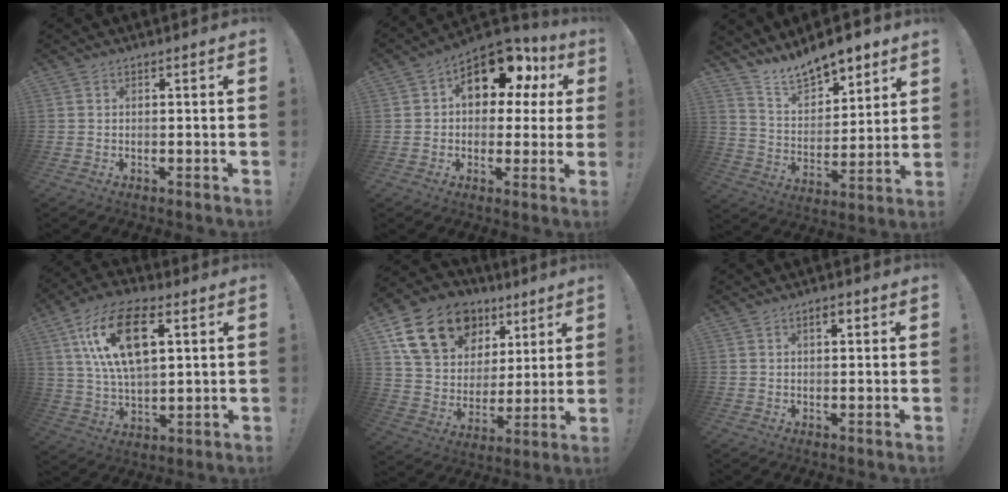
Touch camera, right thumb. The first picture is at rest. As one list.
[{"total": 15.8, "force": [7.4, 9.3, 10.4], "torque": [-0.143, -0.037, 0.124]}, {"total": 11.9, "force": [10.6, 4.1, 3.7], "torque": [-0.065, -0.085, 0.193]}, {"total": 18.1, "force": [6.7, 9.8, 13.6], "torque": [-0.252, -0.012, 0.111]}, {"total": 20.7, "force": [11.3, 14.2, 9.9], "torque": [-0.164, -0.049, 0.225]}, {"total": 2.5, "force": [1.2, 1.0, 1.9], "torque": [-0.027, -0.001, 0.017]}]